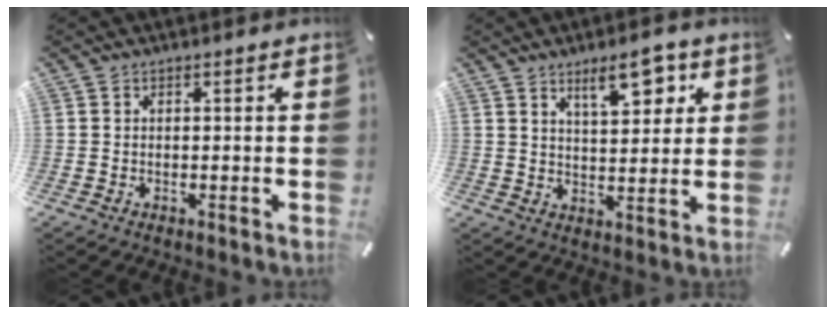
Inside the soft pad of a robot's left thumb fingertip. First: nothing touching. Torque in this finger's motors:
{"motor_torque": [0.26, 0.16, 0.98, -0.68, 0.19]}